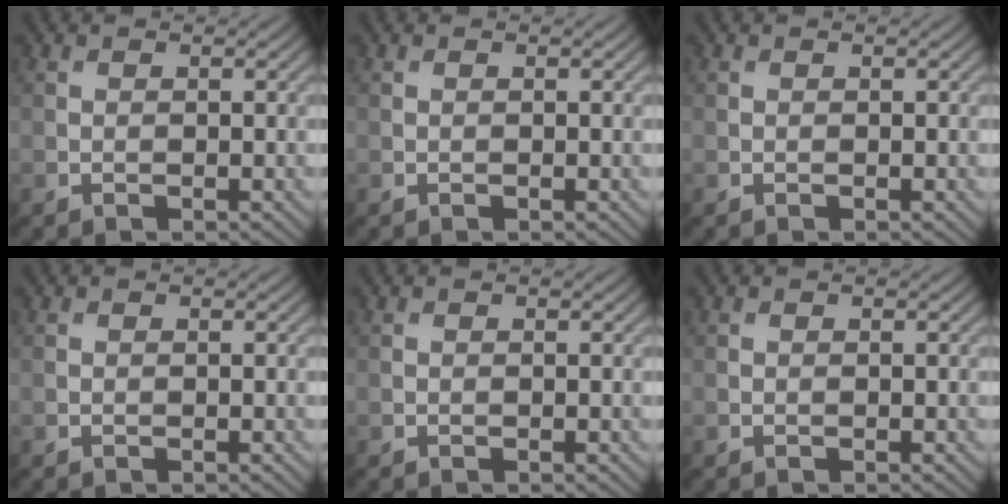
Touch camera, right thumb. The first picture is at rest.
{"total": 0.0}
{"total": 0.0}
{"total": 0.0}
{"total": 0.0}
{"total": 0.0}